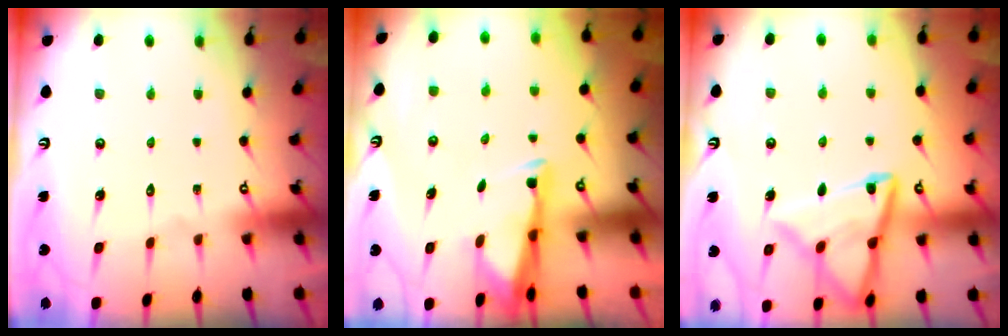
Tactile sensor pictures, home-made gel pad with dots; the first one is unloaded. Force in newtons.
{"total": 3.0, "press": 2.9, "slide": 0.8}
{"total": 15.3, "press": 15.3, "slide": 1.4}